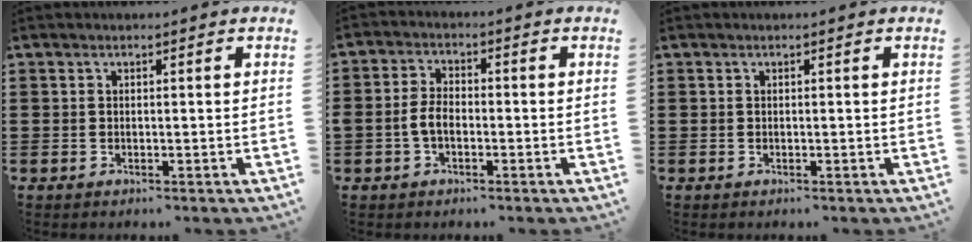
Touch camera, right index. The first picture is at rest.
{"total": 3.9, "force": [-1.2, 2.3, 2.9], "torque": [-0.075, -0.002, -0.029]}
{"total": 0.0}